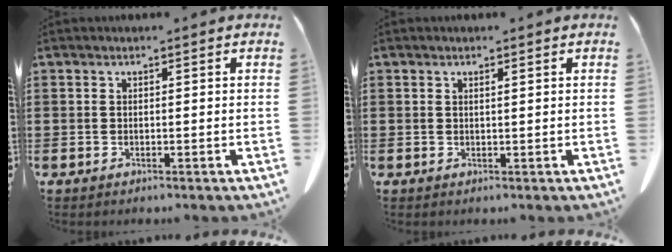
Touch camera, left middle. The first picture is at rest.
{"total": 0.6, "force": [0.3, 0.0, 0.5], "torque": [-0.009, -0.001, 0.006]}